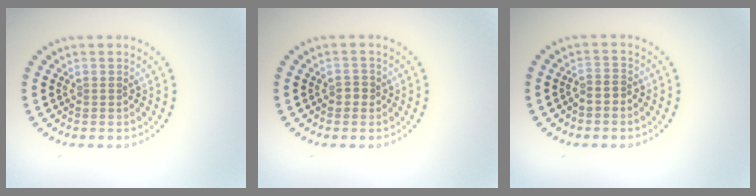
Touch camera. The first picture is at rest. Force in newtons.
{"total": 1.1, "press": 1.0, "slide": 0.4}
{"total": 1.7, "press": 1.4, "slide": 1.0}